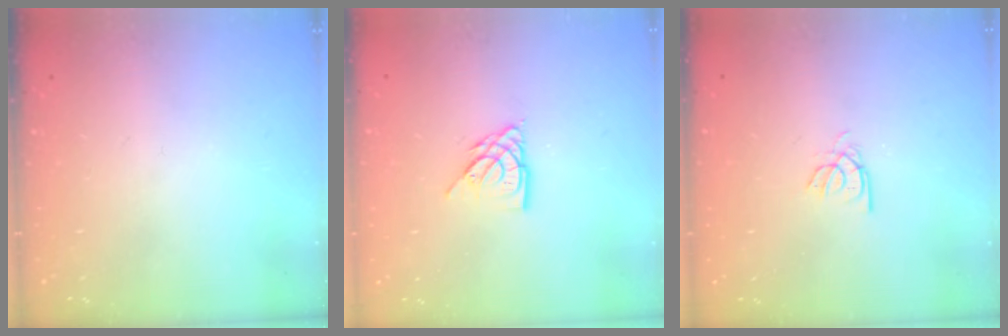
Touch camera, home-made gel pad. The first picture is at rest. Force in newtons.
{"total": 7.6, "press": 7.6, "slide": 0.5}
{"total": 2.2, "press": 2.2, "slide": 0.2}